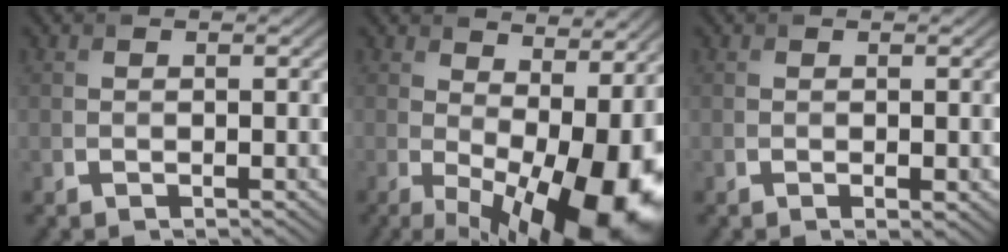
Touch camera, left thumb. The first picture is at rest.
{"total": 16.2, "force": [-1.5, 8.0, 14.0], "torque": [-0.181, -0.035, 0.017]}
{"total": 0.8, "force": [-0.1, 0.1, 0.8], "torque": [-0.014, -0.004, -0.001]}